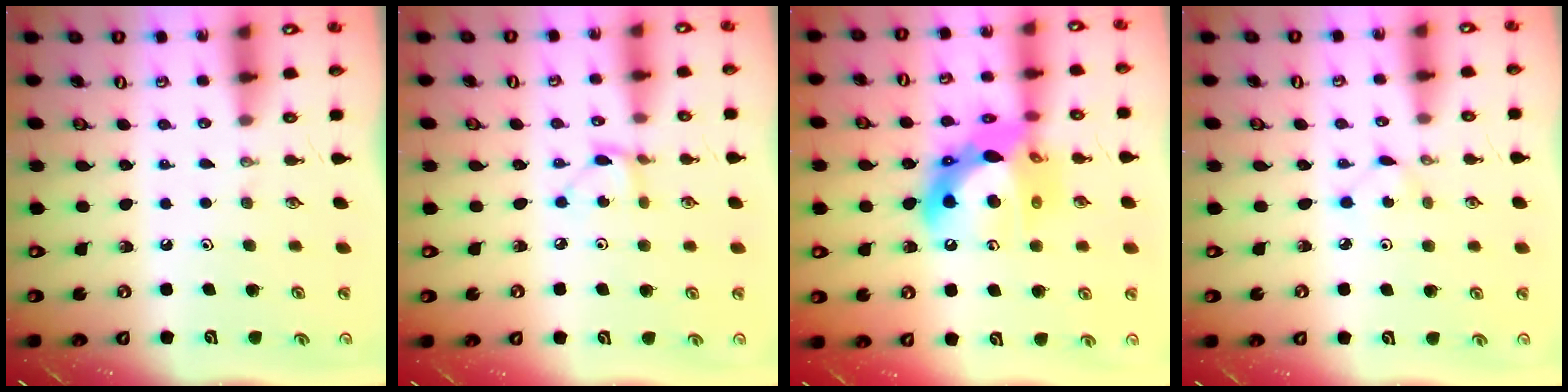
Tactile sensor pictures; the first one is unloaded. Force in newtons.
{"total": 2.6, "press": 2.6, "slide": 0.3}
{"total": 18.1, "press": 18.0, "slide": 2.1}
{"total": 1.5, "press": 1.4, "slide": 0.2}